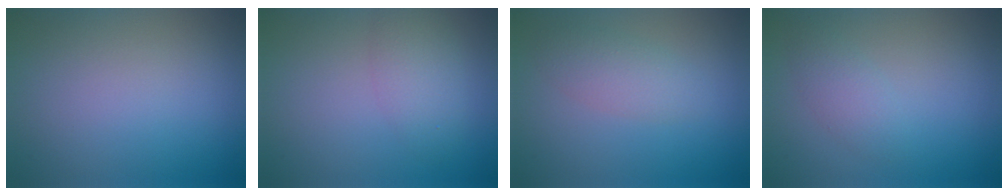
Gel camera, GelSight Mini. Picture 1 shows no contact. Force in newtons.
{"total": 3.0, "press": 3.0, "slide": 0.0}
{"total": 2.4, "press": 2.4, "slide": 0.0}
{"total": 1.8, "press": 1.8, "slide": 0.1}